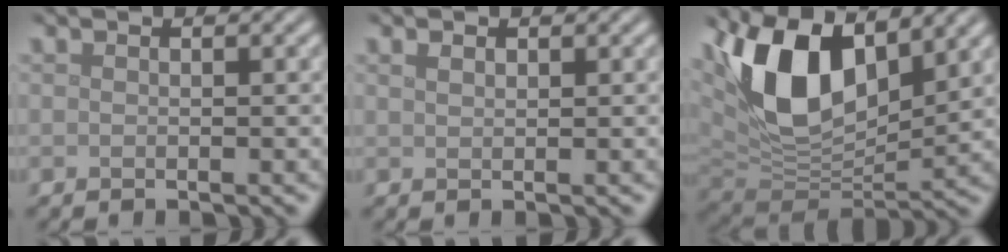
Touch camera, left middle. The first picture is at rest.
{"total": 0.9, "force": [0.6, 0.4, 0.5], "torque": [-0.012, 0.001, 0.013]}
{"total": 11.8, "force": [4.9, 6.3, 8.7], "torque": [-0.177, 0.003, 0.087]}